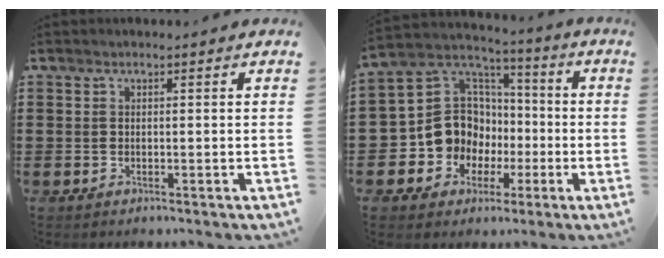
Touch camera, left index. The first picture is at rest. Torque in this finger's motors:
{"motor_torque": [1.49, 0.65, 0.60, 0.13]}